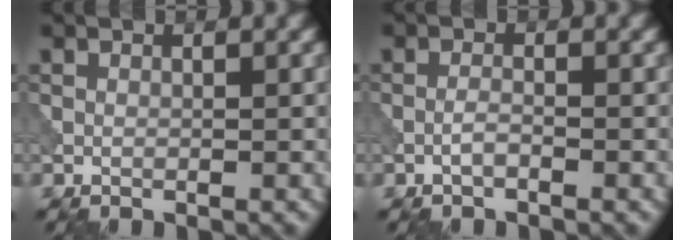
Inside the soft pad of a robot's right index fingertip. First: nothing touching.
{"total": 1.0, "force": [-0.6, 0.2, 0.7], "torque": [-0.014, 0.003, -0.014]}